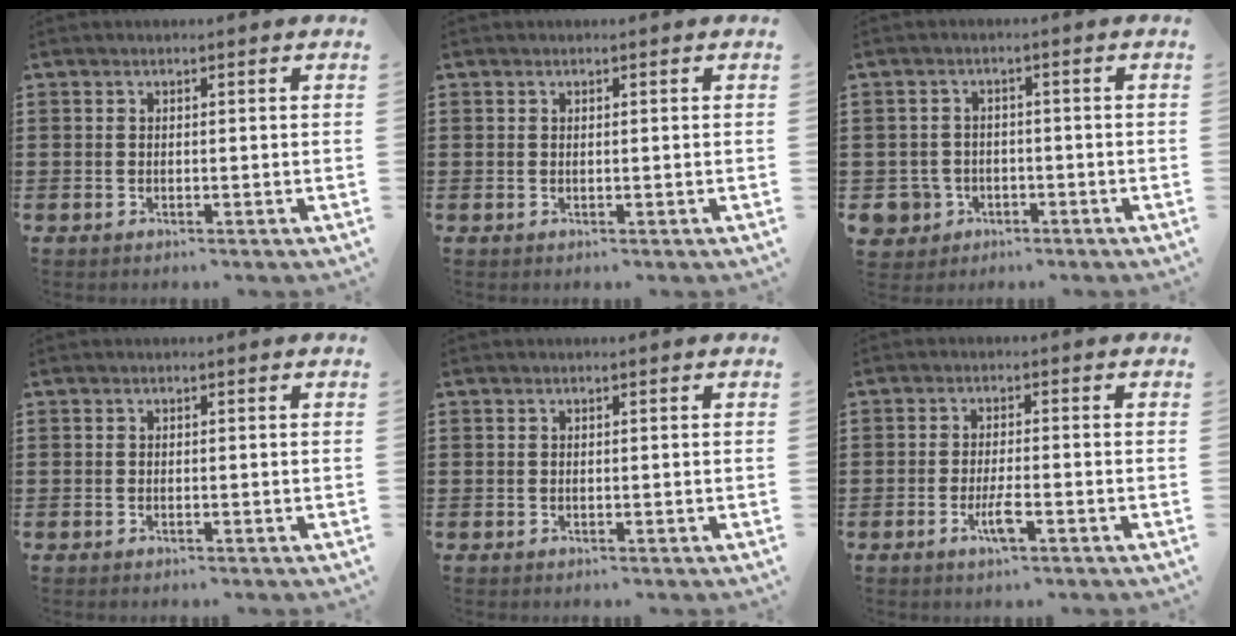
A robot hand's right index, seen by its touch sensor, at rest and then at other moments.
{"total": 0.0}
{"total": 3.8, "force": [-2.1, 3.2, 0.6], "torque": [-0.041, -0.001, -0.047]}
{"total": 0.0}
{"total": 0.0}
{"total": 3.7, "force": [-1.7, 0.5, 3.2], "torque": [-0.074, -0.009, -0.035]}